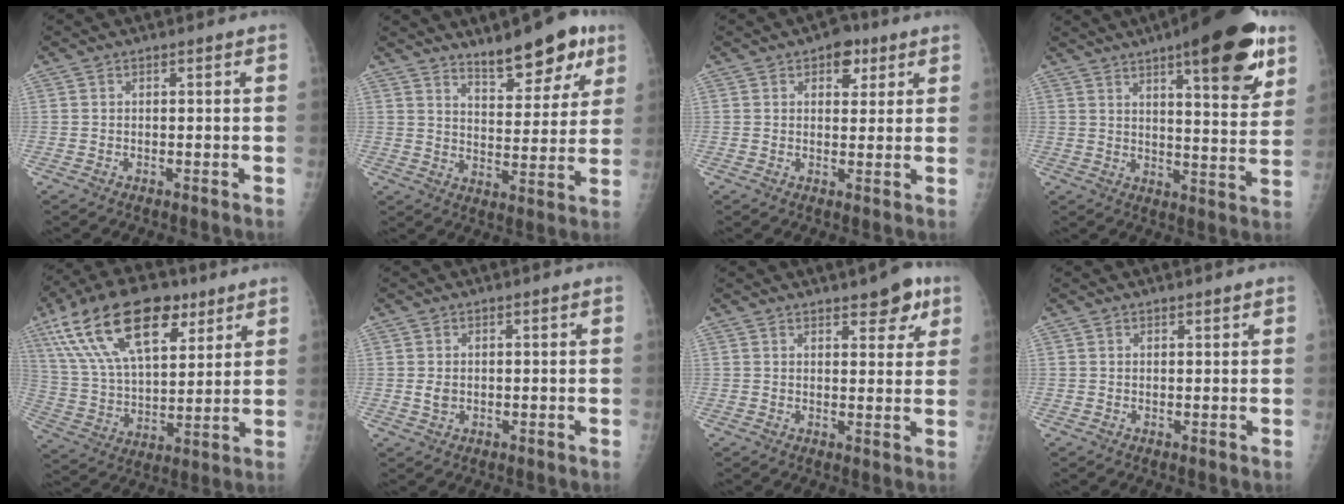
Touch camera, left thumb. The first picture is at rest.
{"total": 12.3, "force": [8.5, 4.6, 7.7], "torque": [-0.074, -0.047, 0.130]}
{"total": 5.1, "force": [2.7, 3.4, 2.8], "torque": [-0.008, -0.007, 0.032]}
{"total": 19.2, "force": [10.8, 5.2, 15.0], "torque": [-0.181, -0.045, 0.150]}
{"total": 22.9, "force": [12.3, 11.2, 15.8], "torque": [-0.272, -0.019, 0.223]}
{"total": 1.8, "force": [0.1, 1.4, 1.1], "torque": [-0.016, -0.003, 0.008]}
{"total": 6.0, "force": [3.7, 2.5, 4.0], "torque": [-0.026, -0.018, 0.045]}
{"total": 0.7, "force": [0.6, 0.3, 0.1], "torque": [0.004, -0.006, 0.008]}